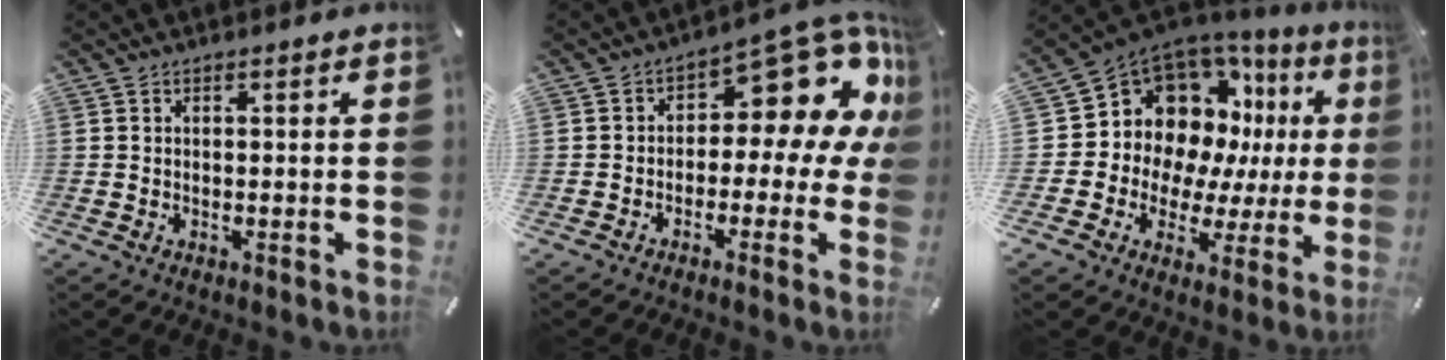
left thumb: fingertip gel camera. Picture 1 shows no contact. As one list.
[{"total": 13.6, "force": [7.0, 6.3, 9.8], "torque": [-0.123, -0.061, 0.110]}, {"total": 13.6, "force": [6.2, 10.9, 5.1], "torque": [-0.086, -0.075, 0.131]}]